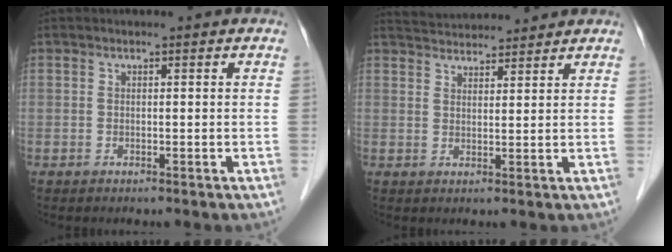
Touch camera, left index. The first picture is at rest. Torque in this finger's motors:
{"motor_torque": [0.06, 0.02, 0.02, -0.01]}